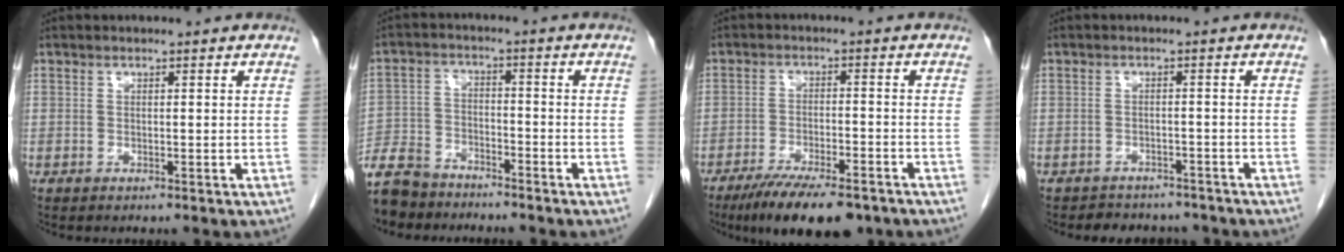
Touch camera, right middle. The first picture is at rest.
{"total": 10.8, "force": [-9.3, 4.7, 3.0], "torque": [-0.070, -0.005, -0.166]}
{"total": 12.2, "force": [-9.2, 3.1, 7.5], "torque": [-0.115, -0.018, -0.143]}
{"total": 6.3, "force": [-5.7, 2.6, 0.8], "torque": [-0.009, 0.003, -0.069]}